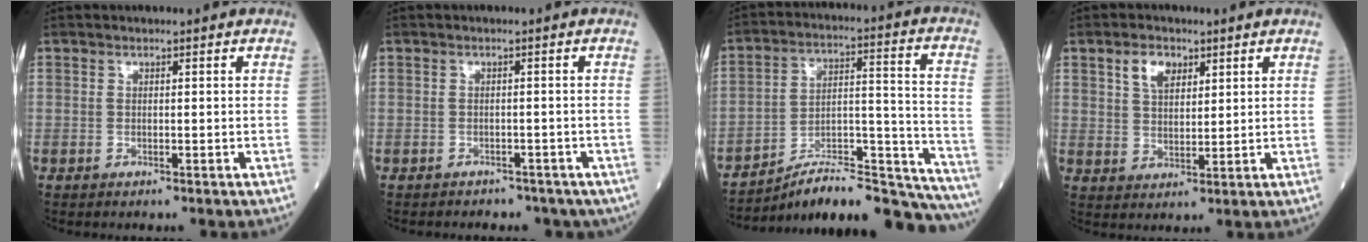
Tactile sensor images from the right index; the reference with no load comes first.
{"total": 7.3, "force": [-5.7, 4.2, 1.6], "torque": [-0.019, 0.005, -0.055]}
{"total": 23.9, "force": [-22.4, 2.0, 8.2], "torque": [-0.072, 0.035, -0.327]}
{"total": 4.8, "force": [2.5, 2.8, 3.0], "torque": [-0.056, 0.008, 0.049]}